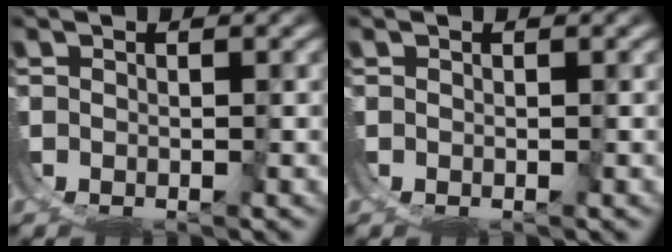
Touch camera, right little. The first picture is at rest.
{"total": 0.0}